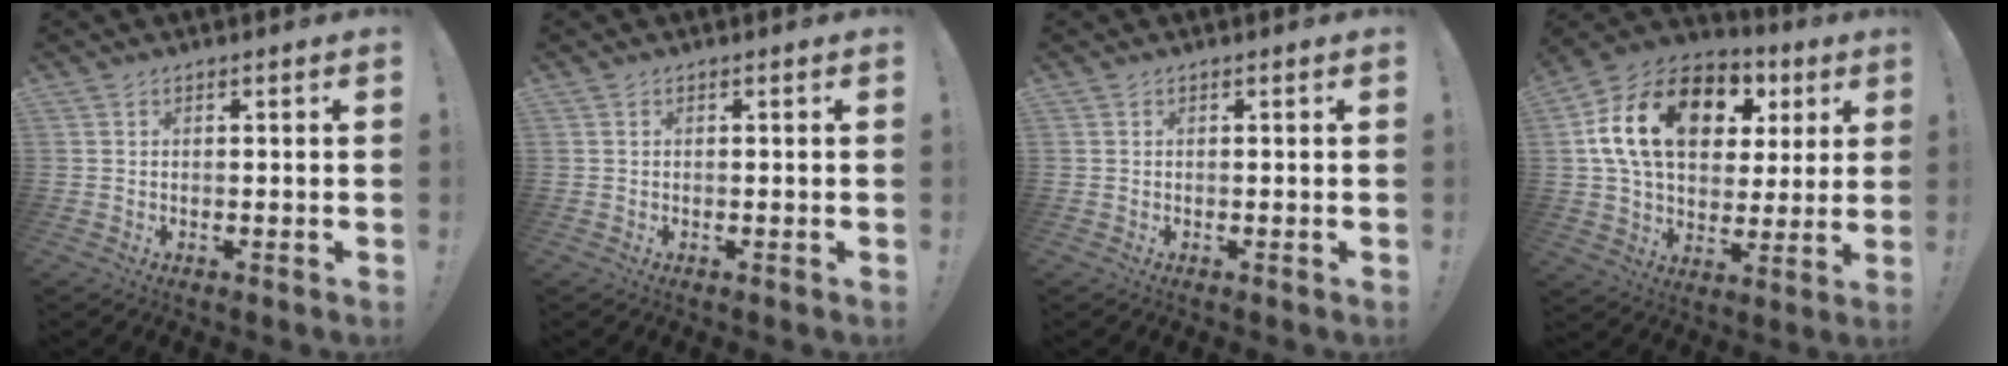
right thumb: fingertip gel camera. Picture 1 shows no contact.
{"total": 0.0}
{"total": 0.0}
{"total": 21.7, "force": [7.3, 14.2, 14.7], "torque": [-0.260, -0.016, 0.135]}